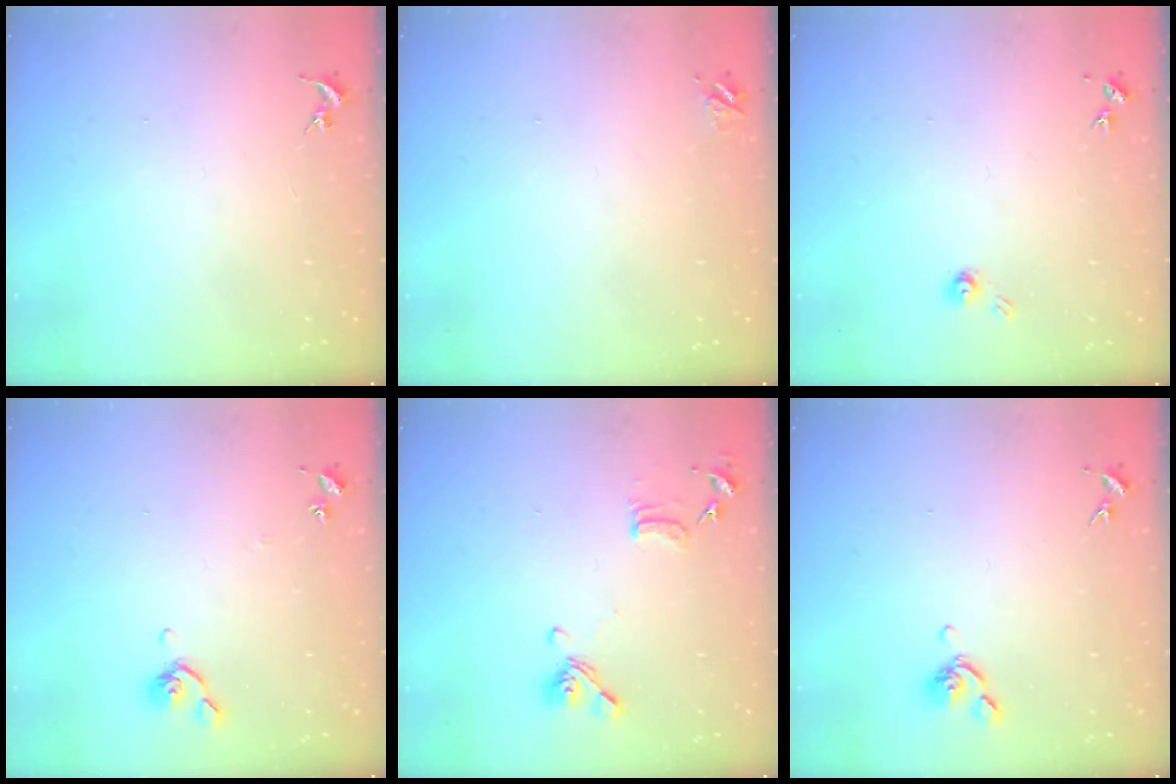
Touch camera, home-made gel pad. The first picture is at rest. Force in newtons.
{"total": 3.7, "press": 3.6, "slide": 0.5}
{"total": 4.0, "press": 4.0, "slide": 0.4}
{"total": 5.6, "press": 5.6, "slide": 0.9}
{"total": 12.9, "press": 12.8, "slide": 1.9}
{"total": 6.8, "press": 6.7, "slide": 0.9}